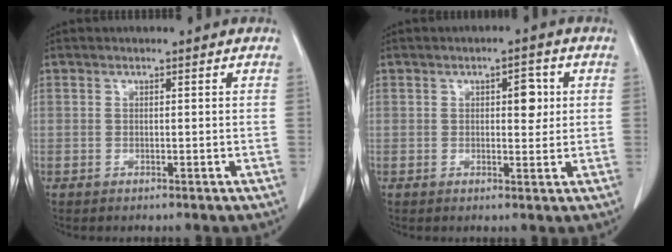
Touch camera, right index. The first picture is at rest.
{"total": 3.5, "force": [0.8, 1.6, 3.0], "torque": [-0.038, 0.005, 0.012]}